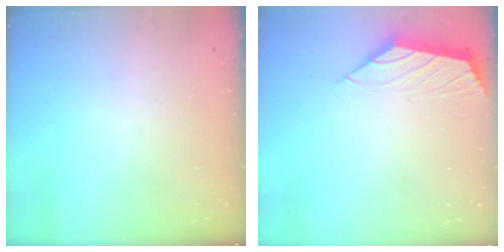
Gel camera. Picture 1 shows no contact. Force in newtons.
{"total": 1.6, "press": 1.5, "slide": 0.5}